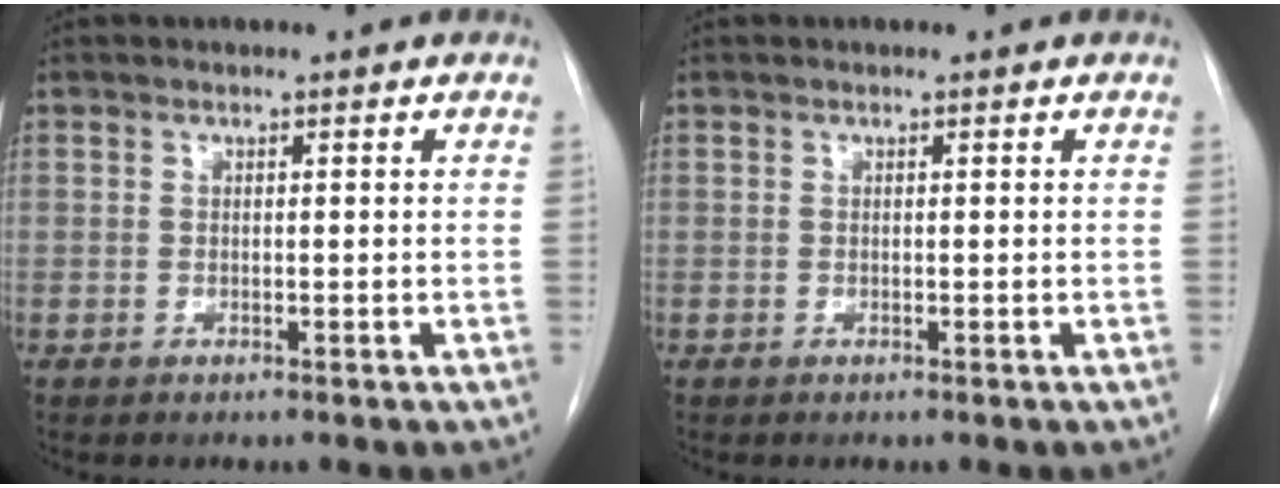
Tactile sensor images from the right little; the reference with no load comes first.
{"total": 0.0}